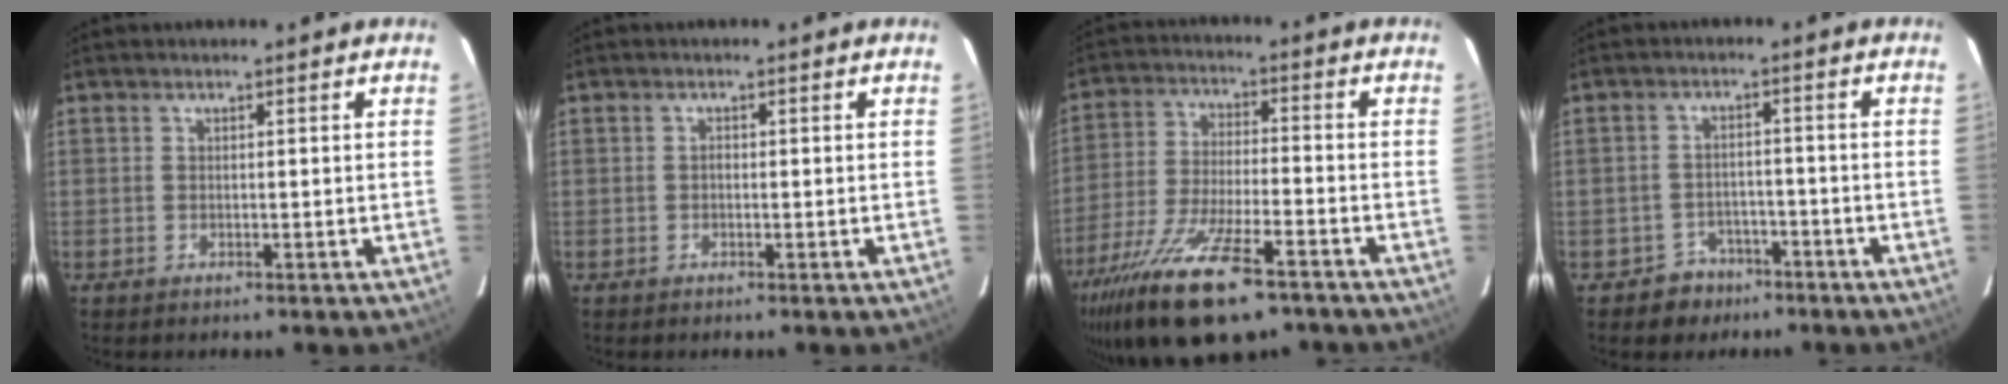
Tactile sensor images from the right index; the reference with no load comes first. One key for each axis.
{"total": 0.5, "fx": -0.2, "fy": 0.4, "fz": 0.3, "tx": -0.004, "ty": 0.003, "tz": -0.005}
{"total": 19.4, "fx": -13.1, "fy": 5.7, "fz": 13.1, "tx": -0.267, "ty": -0.056, "tz": -0.231}
{"total": 5.3, "fx": -3.6, "fy": 3.9, "fz": 0.3, "tx": -0.019, "ty": 0.021, "tz": -0.048}